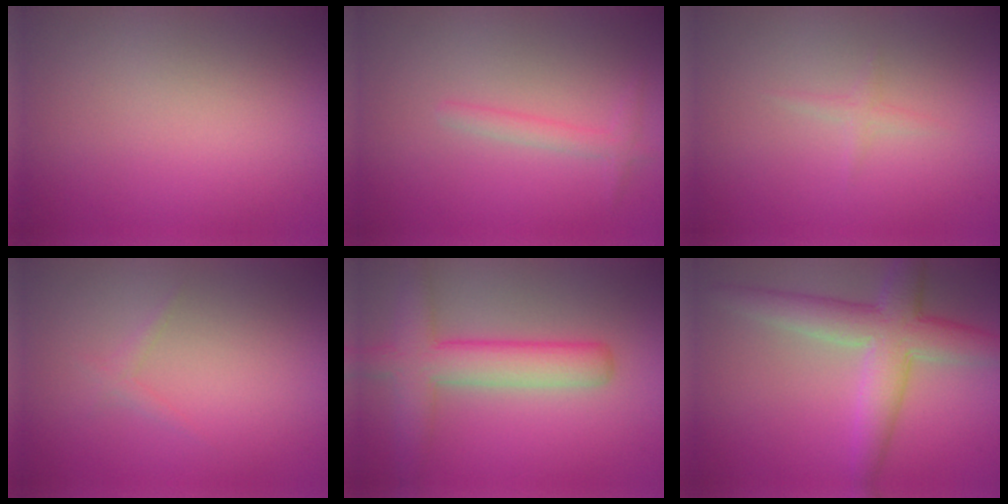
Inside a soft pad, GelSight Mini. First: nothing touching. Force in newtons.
{"total": 1.4, "press": 1.4, "slide": 0.0}
{"total": 0.8, "press": 0.8, "slide": 0.1}
{"total": 0.7, "press": 0.7, "slide": 0.0}
{"total": 5.6, "press": 5.6, "slide": 0.1}
{"total": 4.6, "press": 4.6, "slide": 0.3}